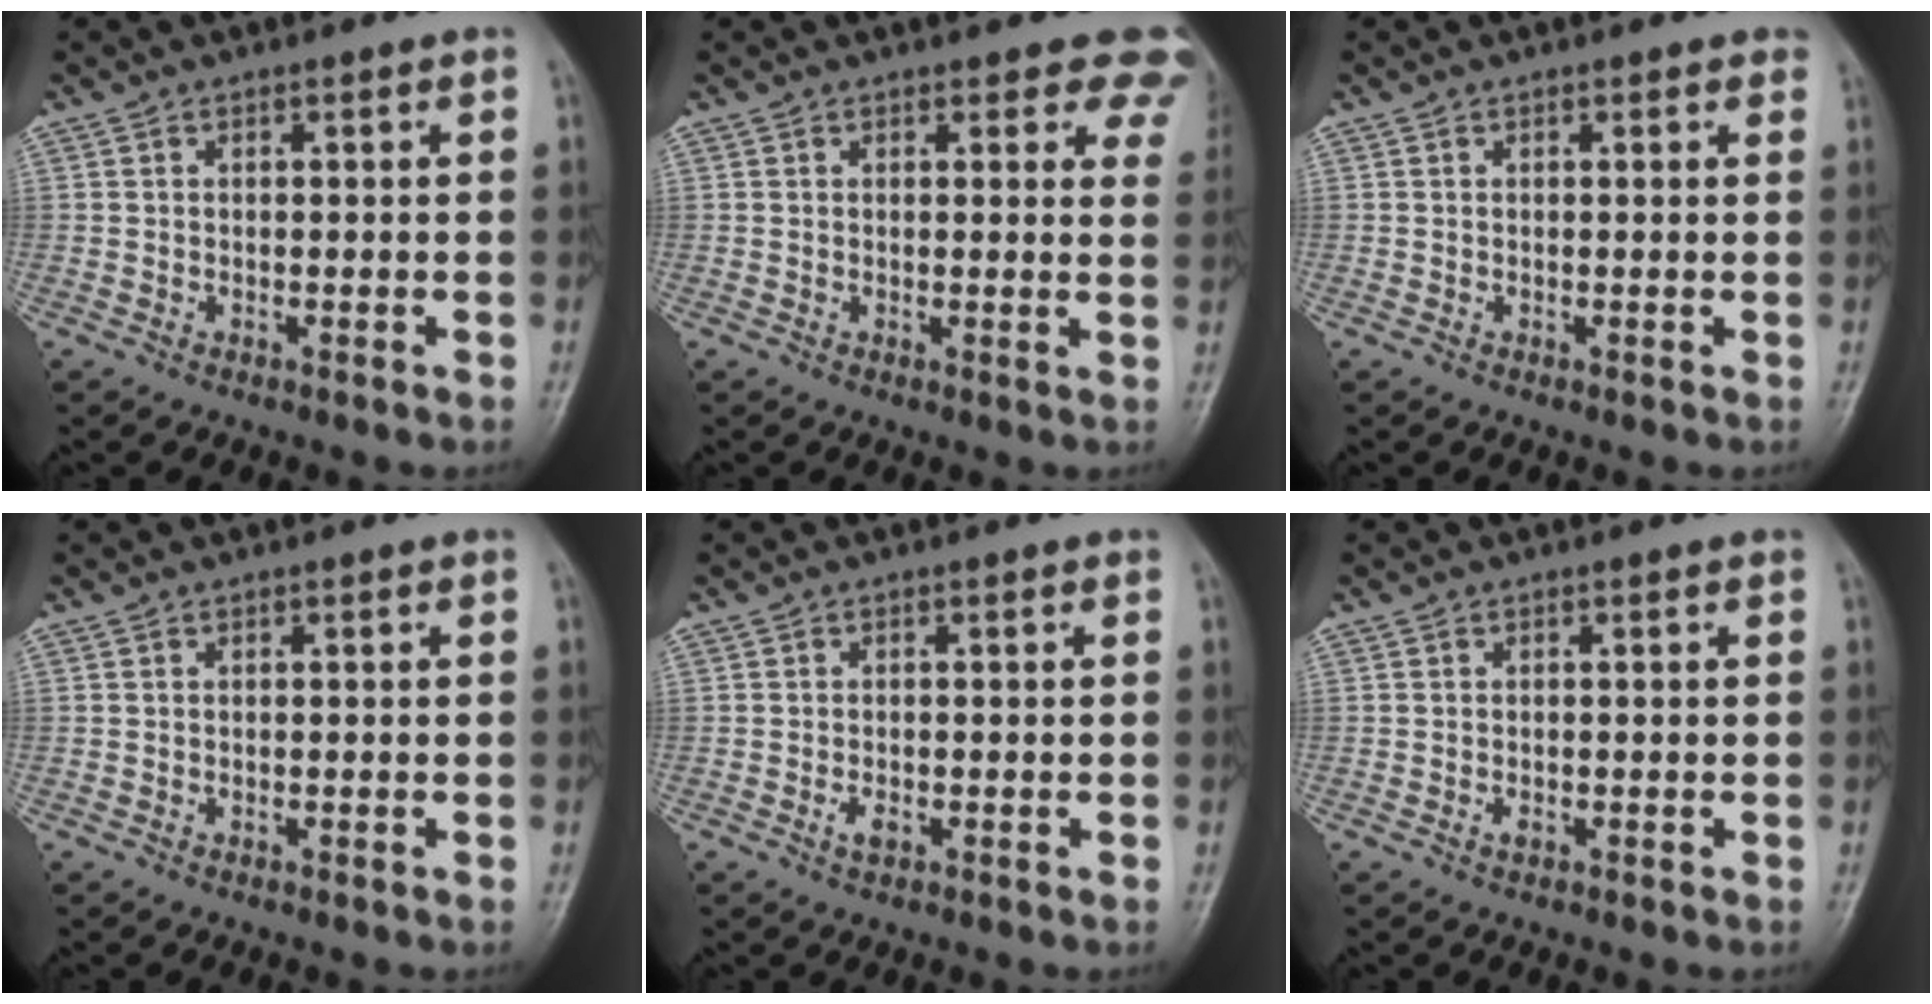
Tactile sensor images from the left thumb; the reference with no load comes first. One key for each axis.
{"total": 8.3, "fx": 6.5, "fy": 3.5, "fz": 3.6, "tx": 0.006, "ty": -0.024, "tz": 0.052}
{"total": 1.1, "fx": 0.7, "fy": 0.6, "fz": 0.6, "tx": 0.002, "ty": -0.002, "tz": 0.002}
{"total": 0.0}
{"total": 1.7, "fx": -0.6, "fy": 1.0, "fz": 1.3, "tx": -0.019, "ty": -0.001, "tz": -0.011}
{"total": 0.9, "fx": -0.3, "fy": 0.6, "fz": 0.6, "tx": -0.007, "ty": -0.001, "tz": -0.006}